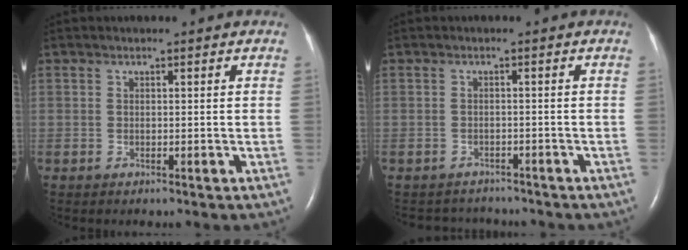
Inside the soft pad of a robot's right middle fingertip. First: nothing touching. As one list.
[{"total": 4.5, "force": [-4.3, 1.4, -0.3], "torque": [-0.001, 0.002, -0.058]}]